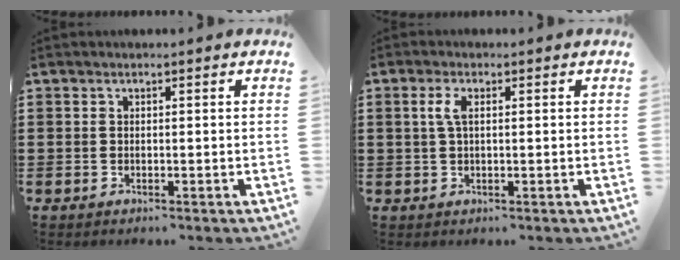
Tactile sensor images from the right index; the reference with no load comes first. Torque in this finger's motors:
{"motor_torque": [0.36, -0.33, 0.12, 0.09]}